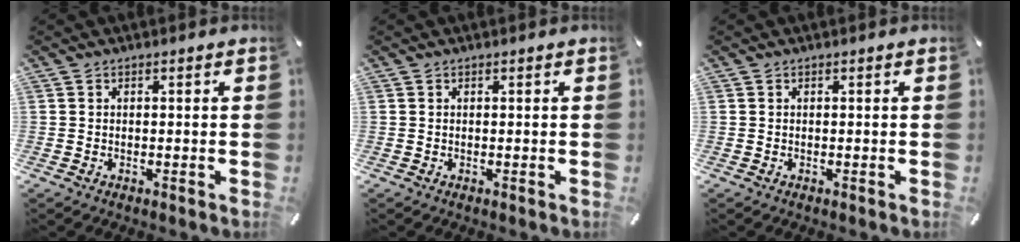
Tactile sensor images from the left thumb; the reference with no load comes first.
{"total": 0.0}
{"total": 0.0}